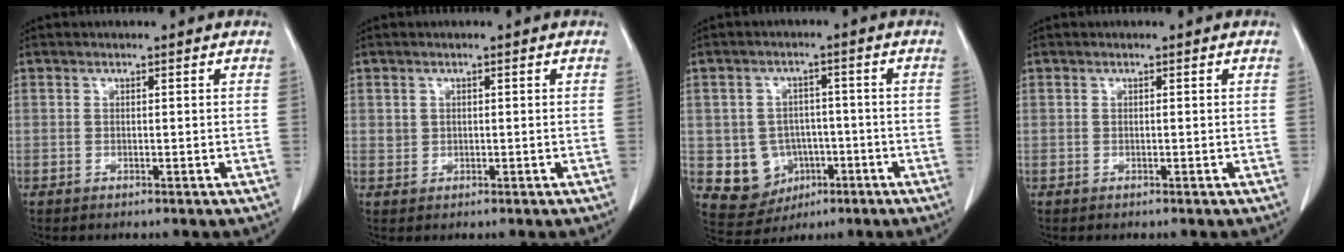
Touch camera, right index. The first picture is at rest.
{"total": 1.2, "force": [0.5, 1.1, 0.2], "torque": [0.005, 0.002, 0.006]}
{"total": 7.5, "force": [-1.6, 7.0, 2.0], "torque": [-0.035, 0.014, -0.011]}
{"total": 0.0}